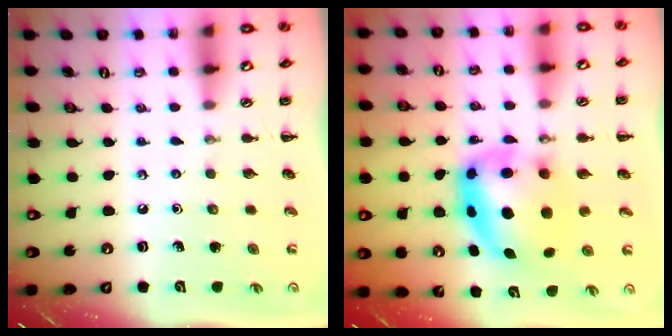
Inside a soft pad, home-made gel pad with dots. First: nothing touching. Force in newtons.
{"total": 7.9, "press": 7.7, "slide": 1.8}